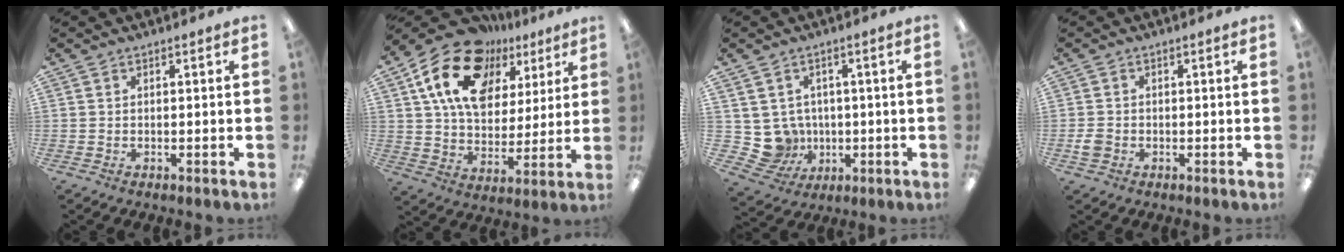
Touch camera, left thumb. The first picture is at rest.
{"total": 19.3, "force": [10.6, 12.6, 10.0], "torque": [-0.186, -0.036, 0.197]}
{"total": 7.4, "force": [0.7, 7.2, 1.6], "torque": [-0.072, -0.008, 0.024]}
{"total": 2.2, "force": [-0.5, 1.9, 1.1], "torque": [-0.016, 0.004, -0.009]}